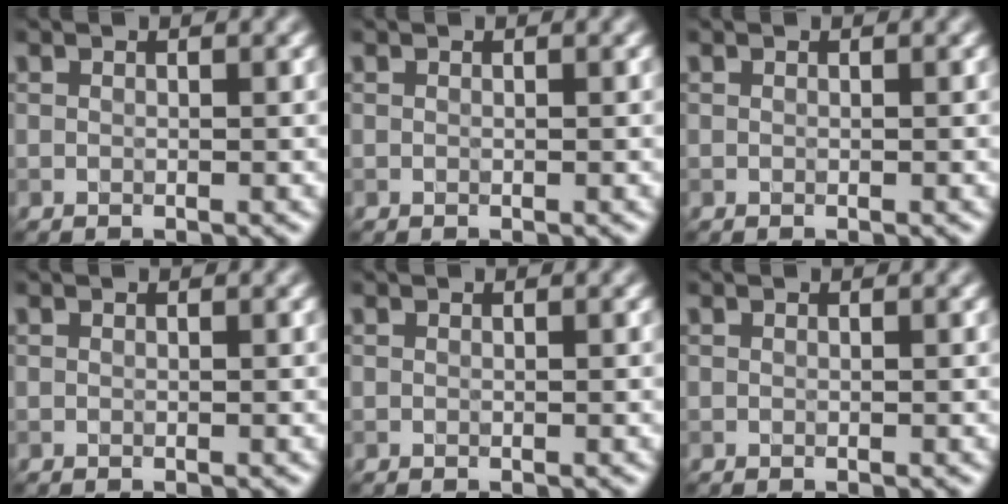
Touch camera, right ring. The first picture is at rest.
{"total": 0.0}
{"total": 0.0}
{"total": 0.0}
{"total": 0.0}
{"total": 0.0}